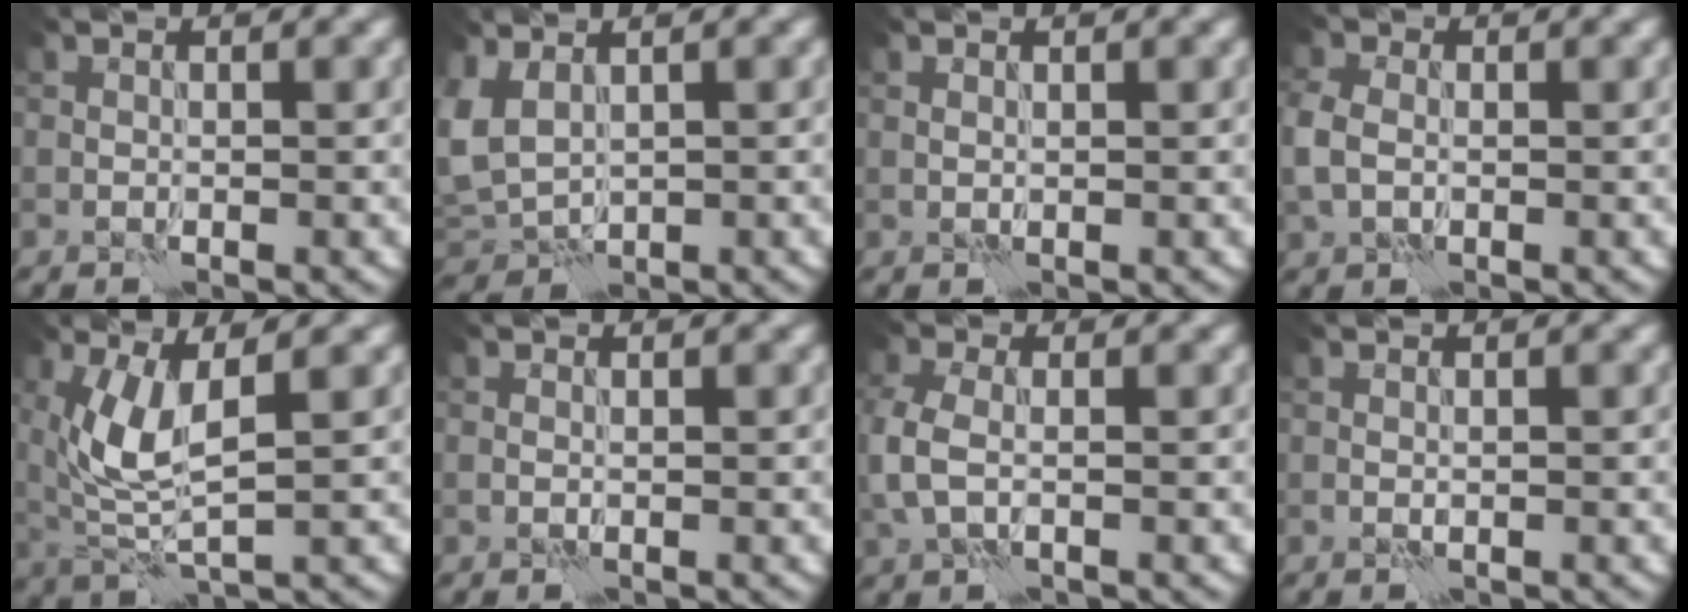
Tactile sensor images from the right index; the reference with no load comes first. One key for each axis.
{"total": 3.2, "fx": 0.7, "fy": 2.3, "fz": 2.1, "tx": -0.061, "ty": 0.005, "tz": 0.014}
{"total": 0.0}
{"total": 2.9, "fx": -0.3, "fy": 2.3, "fz": 1.8, "tx": -0.051, "ty": 0.007, "tz": -0.012}
{"total": 5.1, "fx": 1.3, "fy": 1.8, "fz": 4.5, "tx": -0.107, "ty": -0.005, "tz": 0.034}
{"total": 0.0}
{"total": 3.6, "fx": -0.2, "fy": 2.3, "fz": 2.7, "tx": -0.076, "ty": 0.005, "tz": -0.011}
{"total": 0.0}